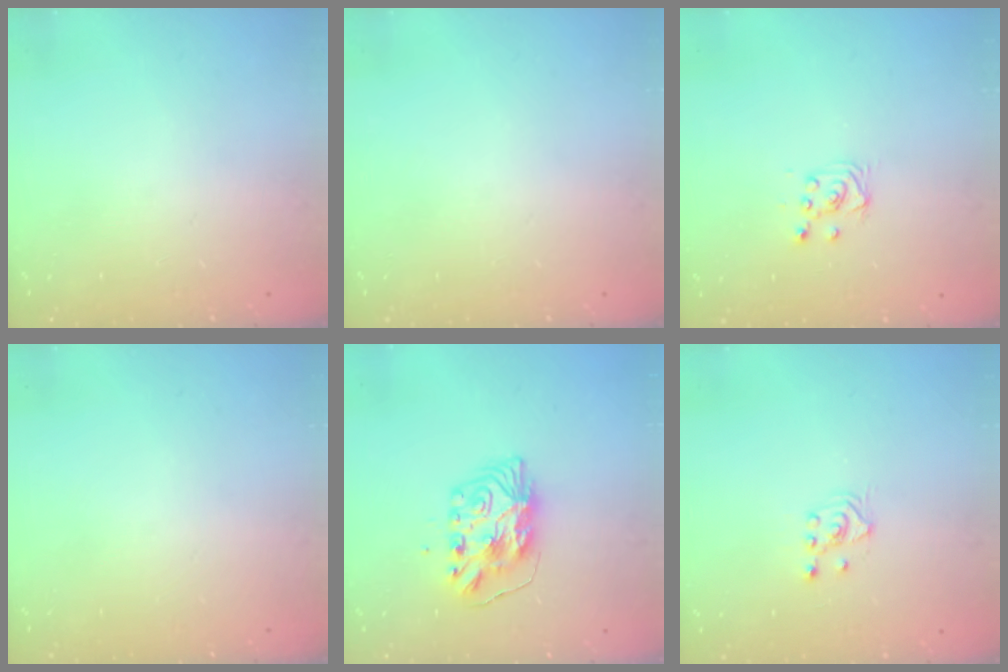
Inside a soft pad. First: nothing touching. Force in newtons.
{"total": 0.0}
{"total": 4.6, "press": 4.6, "slide": 0.5}
{"total": 0.0}
{"total": 9.0, "press": 8.9, "slide": 0.7}
{"total": 2.1, "press": 2.0, "slide": 0.8}